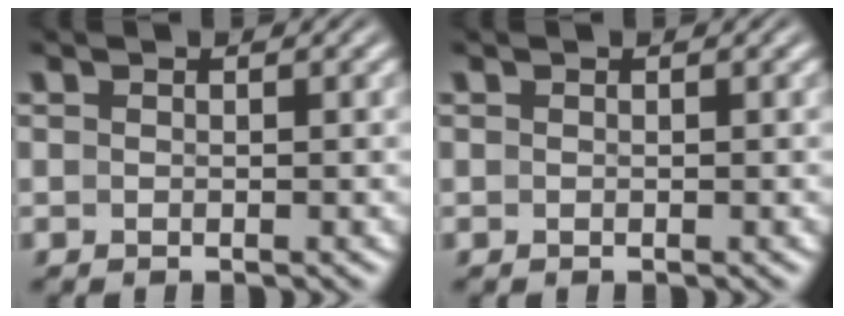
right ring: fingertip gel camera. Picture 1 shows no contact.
{"total": 0.0}